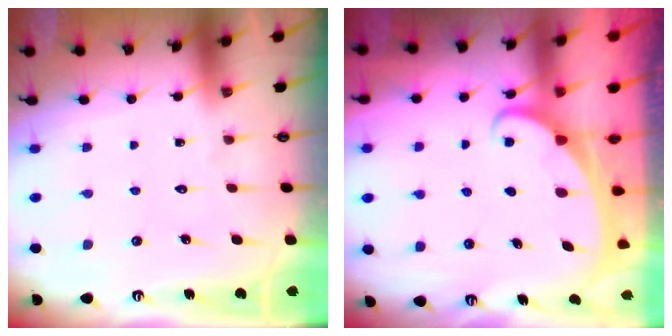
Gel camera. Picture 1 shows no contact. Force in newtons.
{"total": 1.9, "press": 1.9, "slide": 0.1}